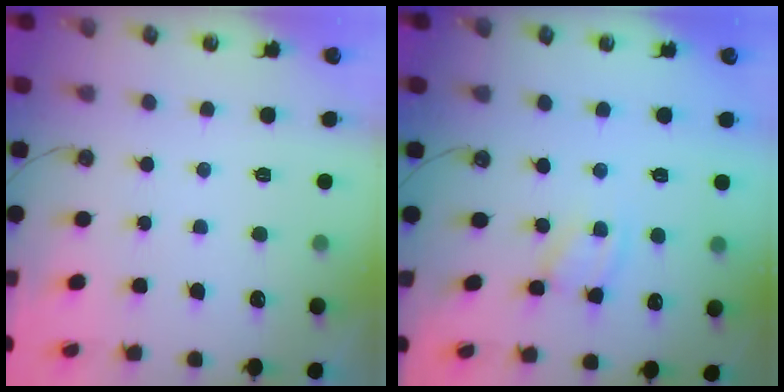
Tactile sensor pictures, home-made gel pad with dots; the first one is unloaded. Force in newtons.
{"total": 2.1, "press": 2.1, "slide": 0.3}